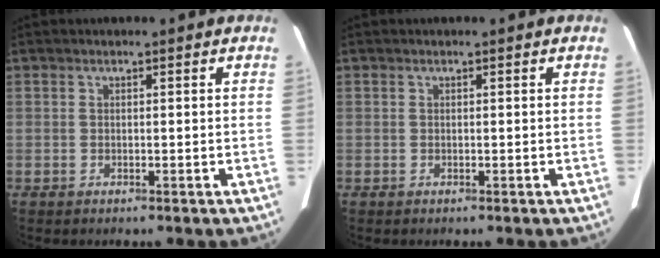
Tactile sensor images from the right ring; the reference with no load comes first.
{"total": 0.0}